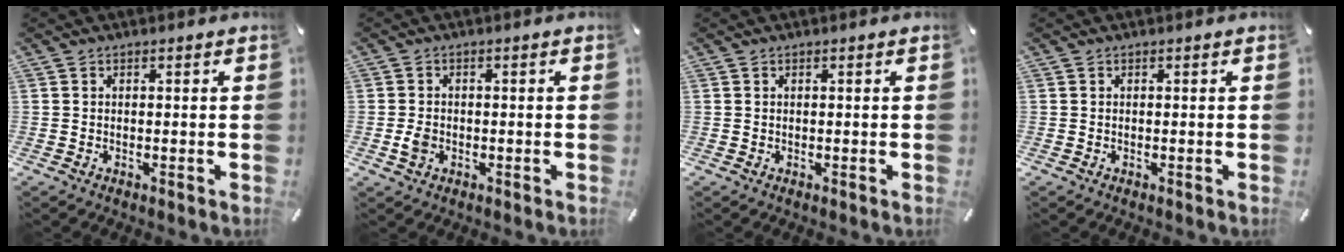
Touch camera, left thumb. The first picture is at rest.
{"total": 2.7, "force": [-0.7, 2.1, 1.6], "torque": [-0.035, 0.002, -0.014]}
{"total": 0.0}
{"total": 0.0}